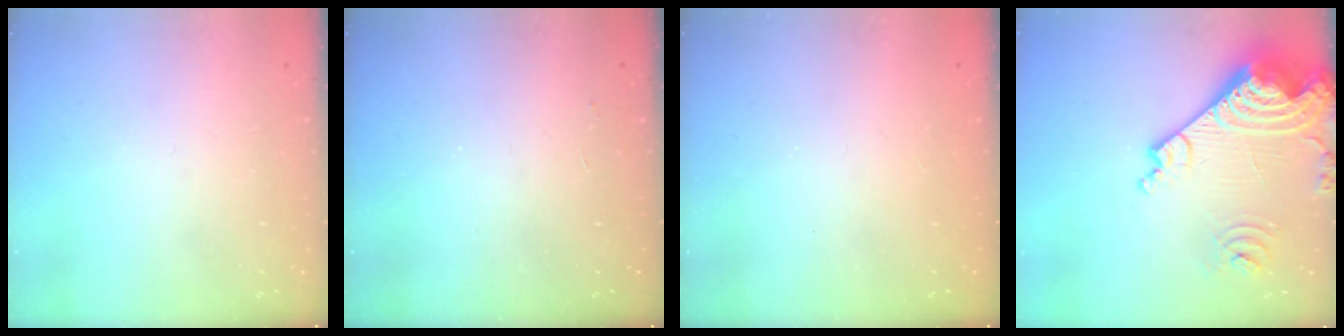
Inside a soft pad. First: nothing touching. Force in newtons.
{"total": 2.1, "press": 2.0, "slide": 0.4}
{"total": 1.1, "press": 1.0, "slide": 0.1}
{"total": 23.6, "press": 23.4, "slide": 2.8}